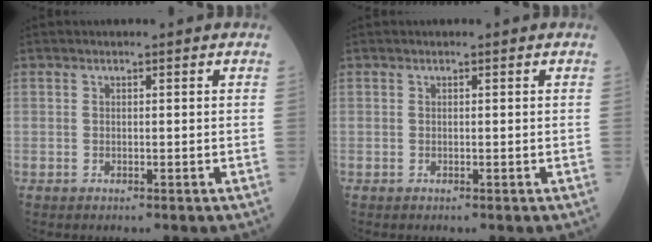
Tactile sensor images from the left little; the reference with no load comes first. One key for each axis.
{"total": 0.0}